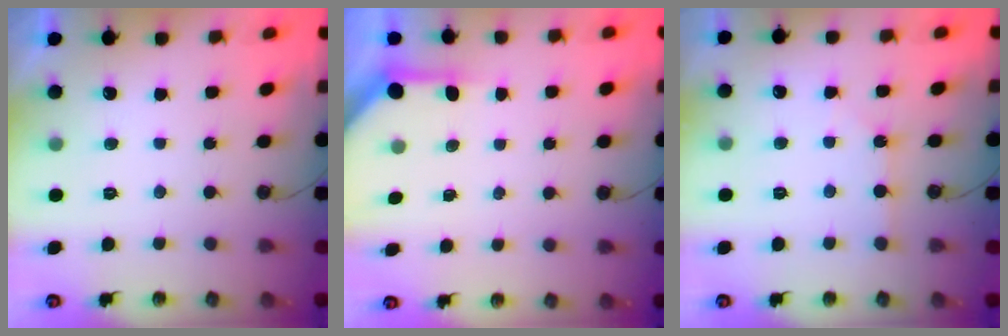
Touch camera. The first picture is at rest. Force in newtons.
{"total": 3.3, "press": 3.2, "slide": 0.3}
{"total": 1.7, "press": 1.7, "slide": 0.3}